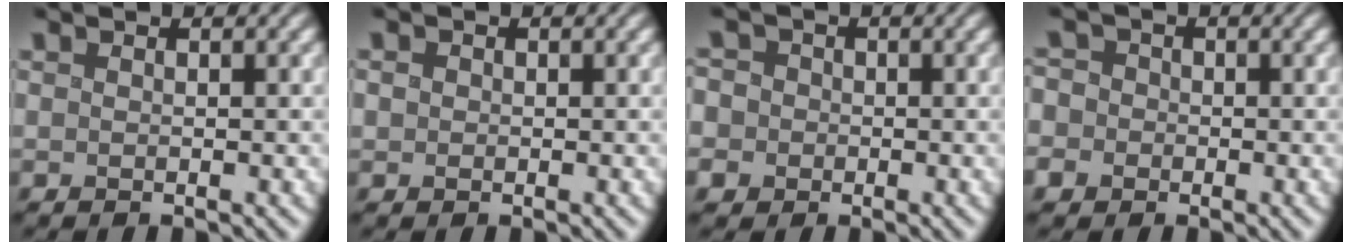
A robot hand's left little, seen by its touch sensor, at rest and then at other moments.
{"total": 1.1, "force": [0.0, 0.9, 0.5], "torque": [-0.011, 0.006, -0.002]}
{"total": 5.5, "force": [0.3, 5.1, 1.9], "torque": [-0.043, 0.032, -0.026]}
{"total": 5.1, "force": [-0.9, 4.8, 1.4], "torque": [-0.026, 0.017, -0.050]}